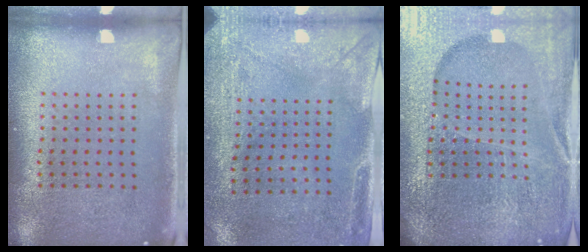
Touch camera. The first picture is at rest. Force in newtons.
{"total": 2.9, "press": 2.3, "slide": 1.8}
{"total": 5.9, "press": 5.2, "slide": 2.8}